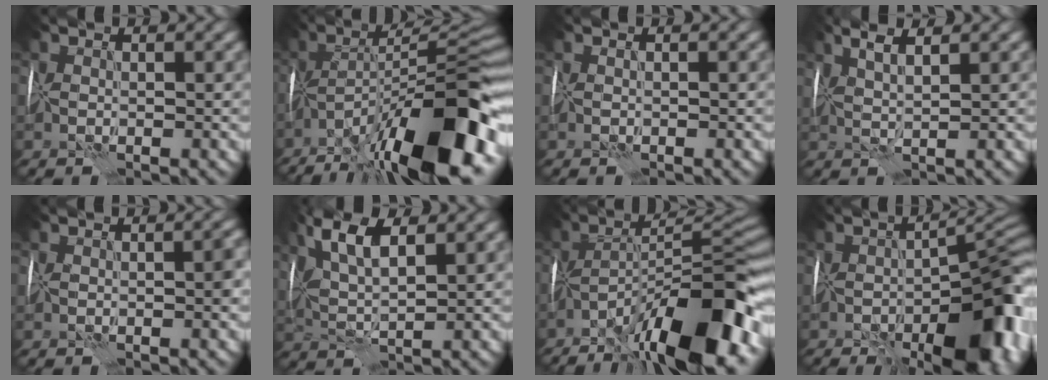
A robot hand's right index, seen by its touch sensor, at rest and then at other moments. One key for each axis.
{"total": 18.2, "fx": -10.0, "fy": 5.0, "fz": 14.4, "tx": -0.200, "ty": 0.008, "tz": -0.181}
{"total": 0.0}
{"total": 3.4, "fx": 1.9, "fy": 0.6, "fz": 2.8, "tx": -0.045, "ty": 0.009, "tz": 0.021}
{"total": 1.5, "fx": -0.2, "fy": 0.4, "fz": 1.4, "tx": -0.023, "ty": -0.001, "tz": -0.004}
{"total": 6.7, "fx": 3.0, "fy": 2.4, "fz": 5.5, "tx": -0.113, "ty": 0.009, "tz": 0.054}
{"total": 16.4, "fx": -9.5, "fy": 4.4, "fz": 12.6, "tx": -0.178, "ty": 0.013, "tz": -0.169}
{"total": 14.5, "fx": -5.3, "fy": 6.3, "fz": 11.9, "tx": -0.128, "ty": -0.019, "tz": -0.071}